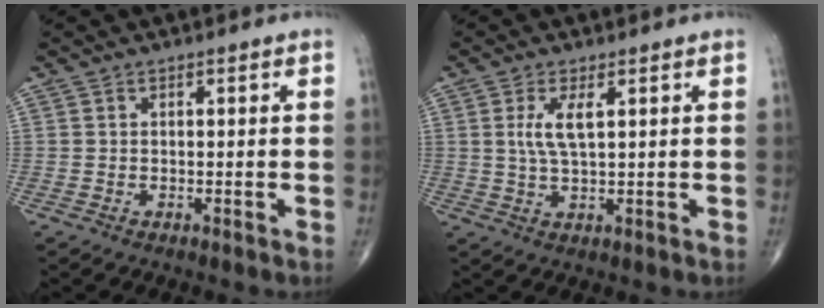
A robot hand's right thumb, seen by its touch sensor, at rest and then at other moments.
{"total": 4.8, "force": [1.4, 1.5, 4.4], "torque": [-0.096, -0.005, 0.032]}